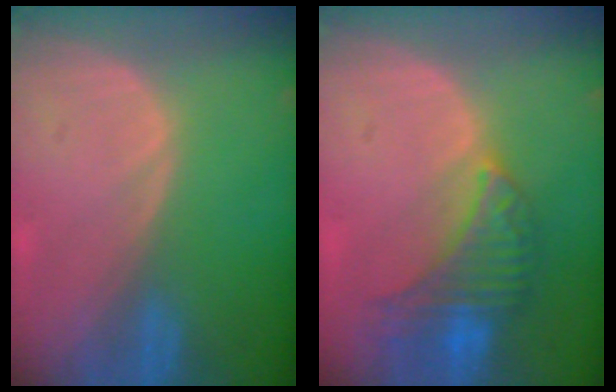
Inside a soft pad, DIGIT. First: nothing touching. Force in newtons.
{"total": 7.3, "press": 7.0, "slide": 1.9}